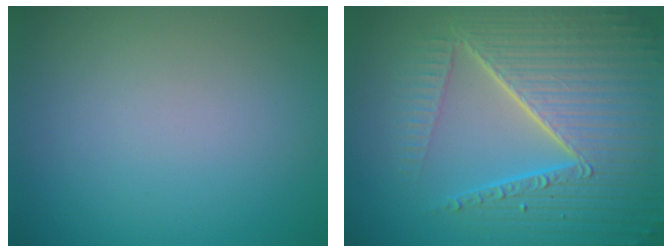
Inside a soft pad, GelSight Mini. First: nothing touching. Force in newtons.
{"total": 10.4, "press": 6.7, "slide": 7.9}